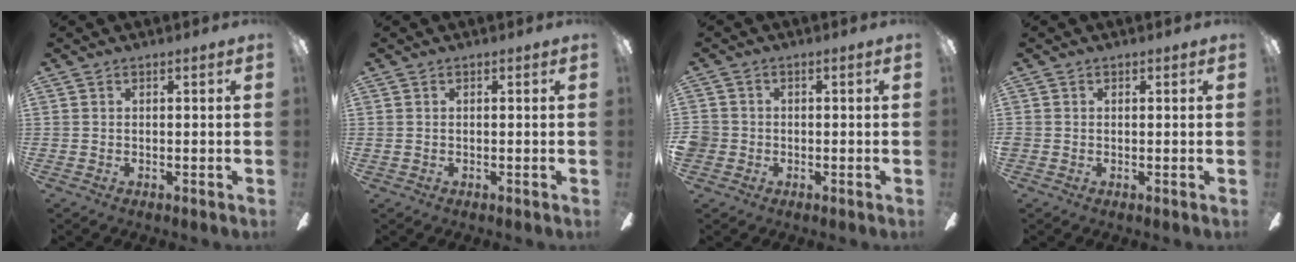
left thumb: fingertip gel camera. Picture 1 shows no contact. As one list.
[{"total": 0.0}, {"total": 2.8, "force": [-0.8, 2.6, 0.6], "torque": [-0.011, 0.007, -0.014]}, {"total": 0.7, "force": [0.2, 0.7, -0.1], "torque": [0.001, 0.002, 0.003]}]